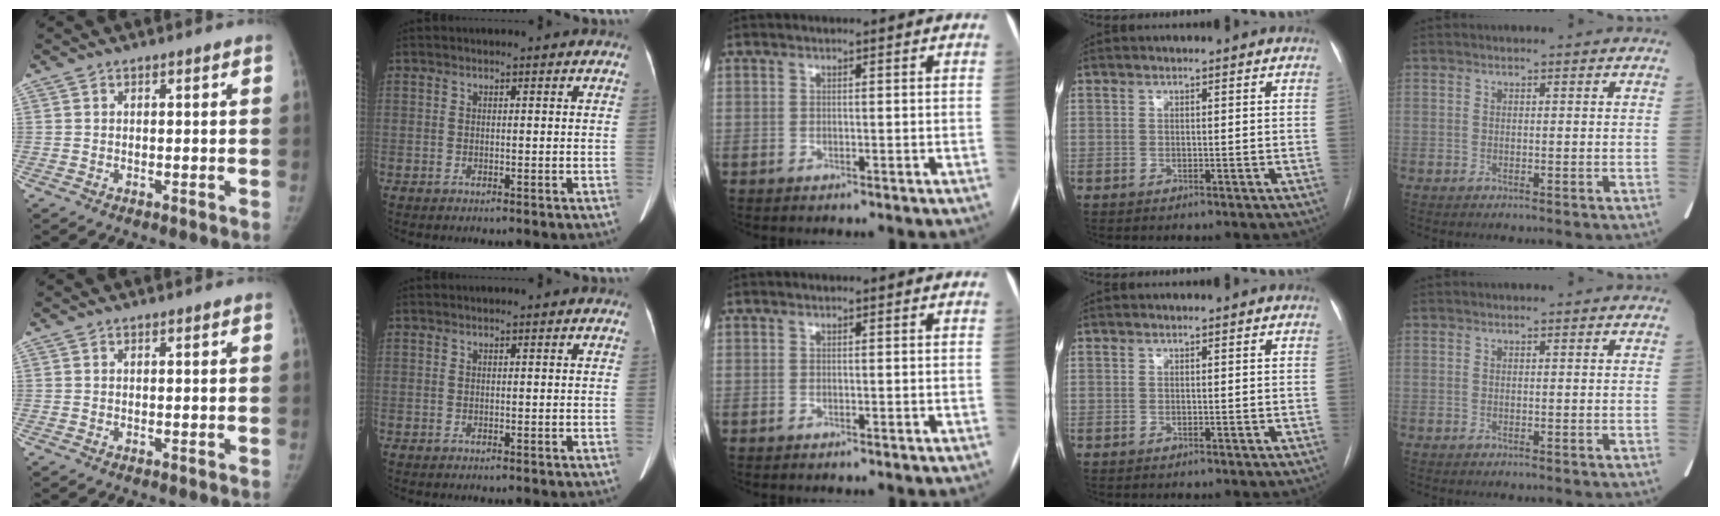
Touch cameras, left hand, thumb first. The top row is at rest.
{}